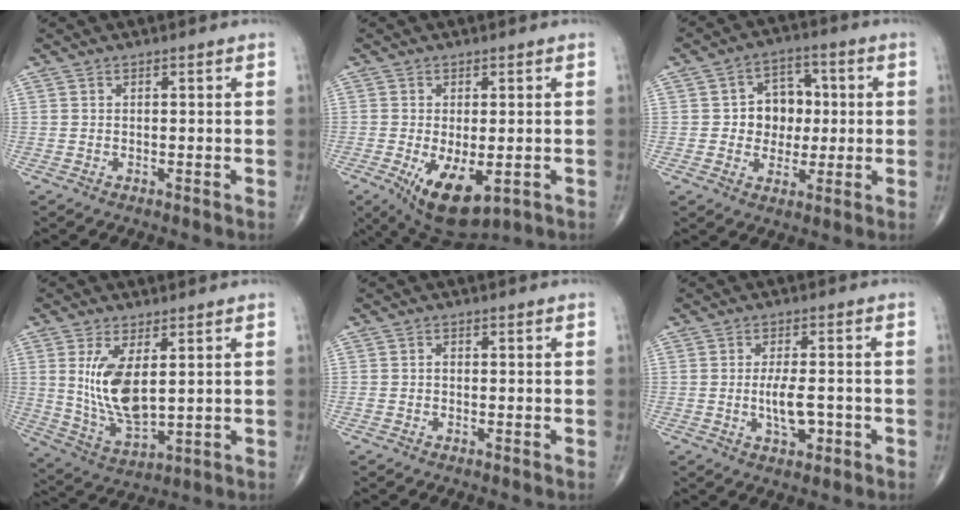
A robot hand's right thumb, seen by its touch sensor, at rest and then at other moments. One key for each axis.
{"total": 10.3, "fx": -3.5, "fy": 4.7, "fz": 8.5, "tx": -0.135, "ty": -0.018, "tz": -0.043}
{"total": 9.0, "fx": 0.4, "fy": 7.4, "fz": 5.1, "tx": -0.024, "ty": 0.012, "tz": 0.001}
{"total": 11.5, "fx": 2.4, "fy": 5.1, "fz": 10.0, "tx": -0.191, "ty": -0.026, "tz": 0.063}
{"total": 0.8, "fx": -0.2, "fy": 0.6, "fz": 0.6, "tx": -0.009, "ty": 0.001, "tz": -0.005}
{"total": 5.4, "fx": -1.2, "fy": 2.3, "fz": 4.8, "tx": -0.080, "ty": 0.000, "tz": -0.017}